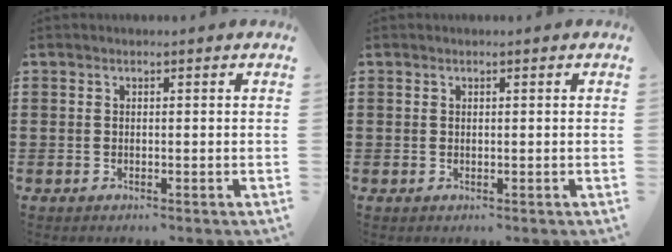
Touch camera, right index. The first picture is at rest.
{"total": 0.0}